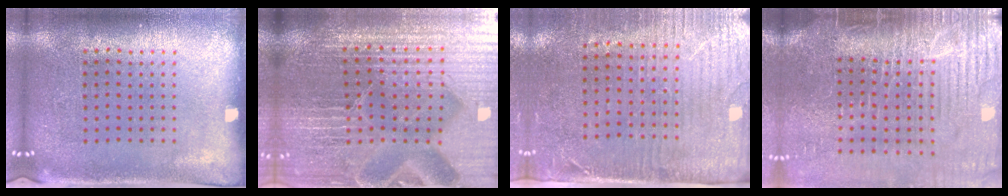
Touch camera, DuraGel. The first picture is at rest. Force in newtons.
{"total": 5.7, "press": 5.3, "slide": 2.2}
{"total": 3.1, "press": 2.7, "slide": 1.6}
{"total": 5.0, "press": 4.3, "slide": 2.6}